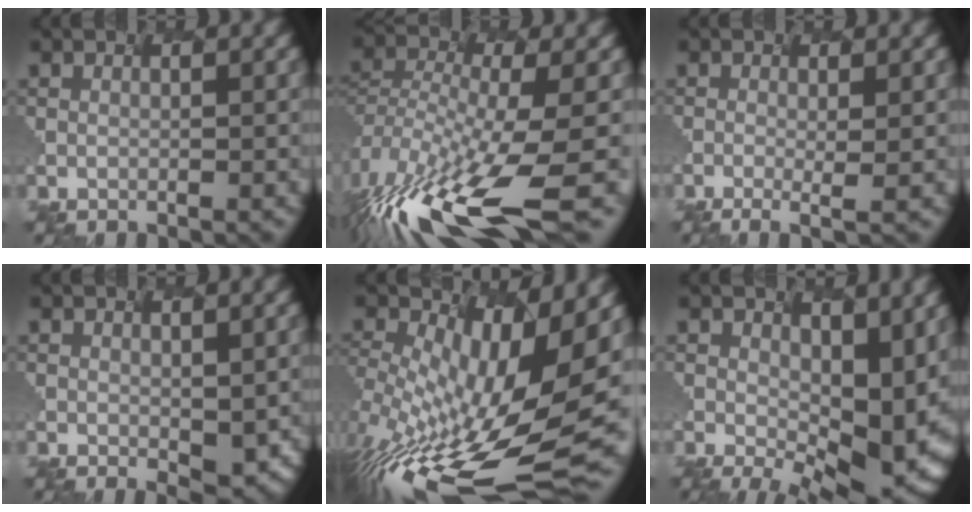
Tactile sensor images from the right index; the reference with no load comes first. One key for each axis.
{"total": 12.2, "fx": -8.5, "fy": 2.4, "fz": 8.3, "tx": -0.215, "ty": -0.035, "tz": -0.107}
{"total": 2.0, "fx": -1.2, "fy": -0.5, "fz": 1.4, "tx": -0.034, "ty": -0.008, "tz": 0.007}
{"total": 1.8, "fx": -0.7, "fy": -0.2, "fz": 1.7, "tx": -0.038, "ty": -0.013, "tz": 0.026}
{"total": 12.3, "fx": -2.4, "fy": 3.5, "fz": 11.6, "tx": -0.248, "ty": -0.042, "tz": 0.014}
{"total": 7.8, "fx": 0.4, "fy": 2.8, "fz": 7.3, "tx": -0.122, "ty": -0.024, "tz": 0.046}